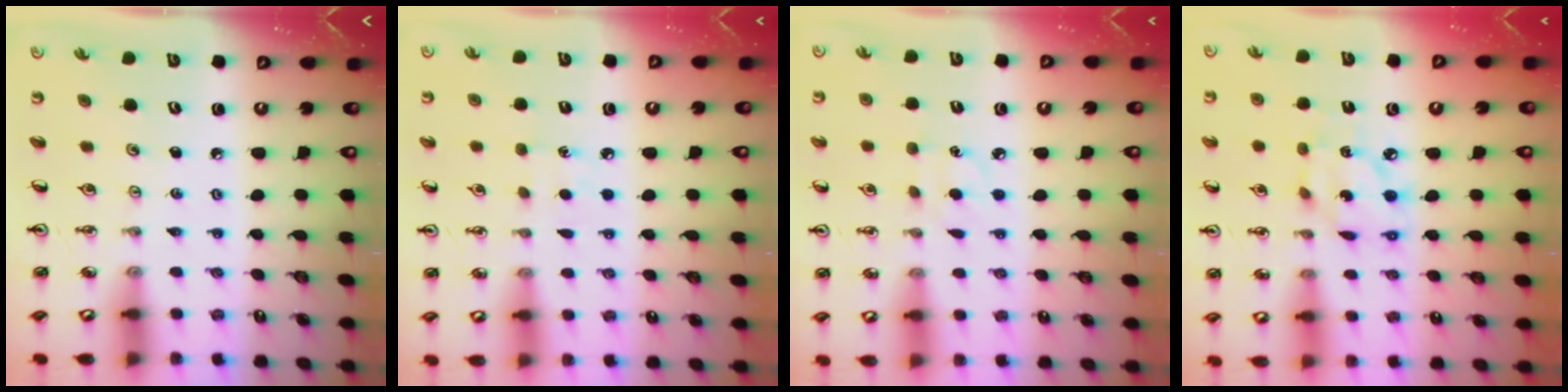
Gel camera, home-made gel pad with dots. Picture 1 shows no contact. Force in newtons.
{"total": 4.0, "press": 4.0, "slide": 0.4}
{"total": 5.0, "press": 4.9, "slide": 0.5}
{"total": 9.5, "press": 9.5, "slide": 0.6}